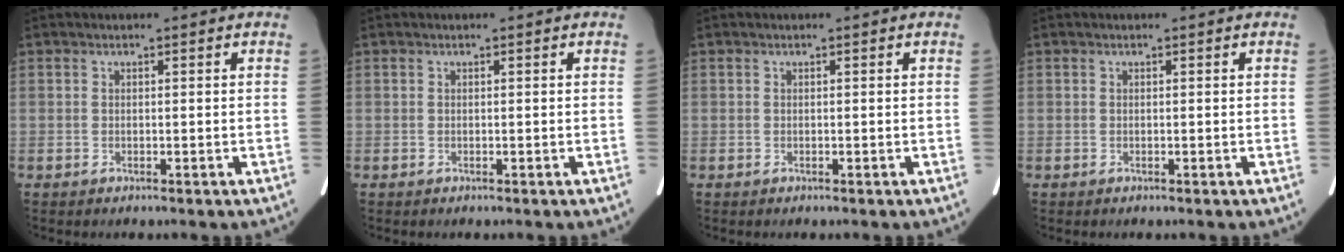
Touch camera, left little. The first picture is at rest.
{"total": 0.0}
{"total": 0.0}
{"total": 0.0}